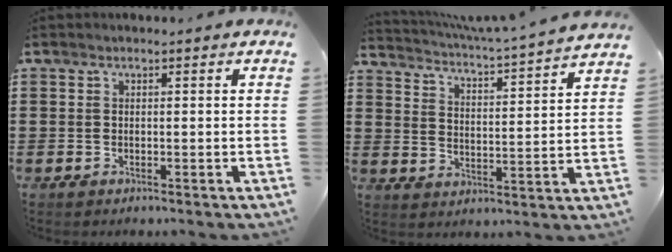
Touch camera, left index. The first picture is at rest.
{"total": 3.7, "force": [3.5, -0.7, 1.0], "torque": [-0.040, -0.034, 0.050]}